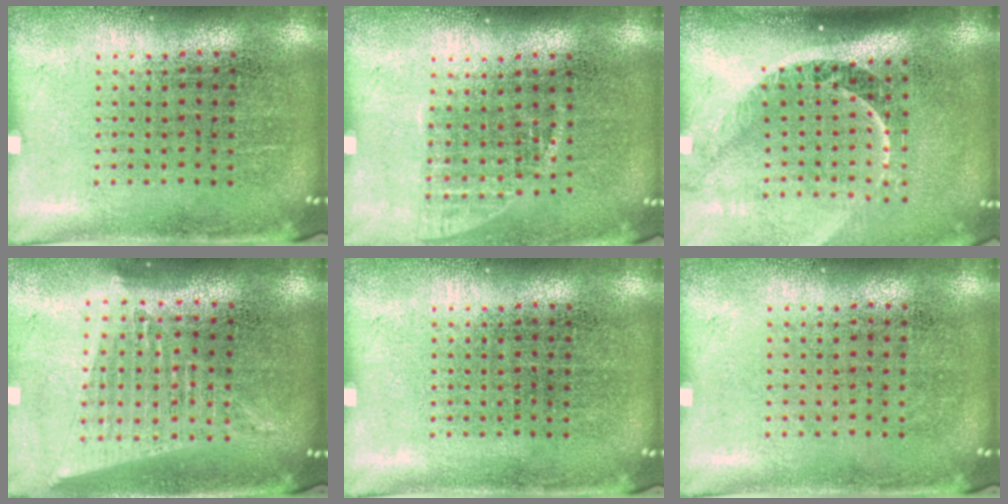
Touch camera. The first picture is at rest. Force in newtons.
{"total": 1.0, "press": 0.9, "slide": 0.4}
{"total": 2.3, "press": 1.6, "slide": 1.6}
{"total": 1.7, "press": 1.5, "slide": 0.8}
{"total": 0.0}
{"total": 0.0}